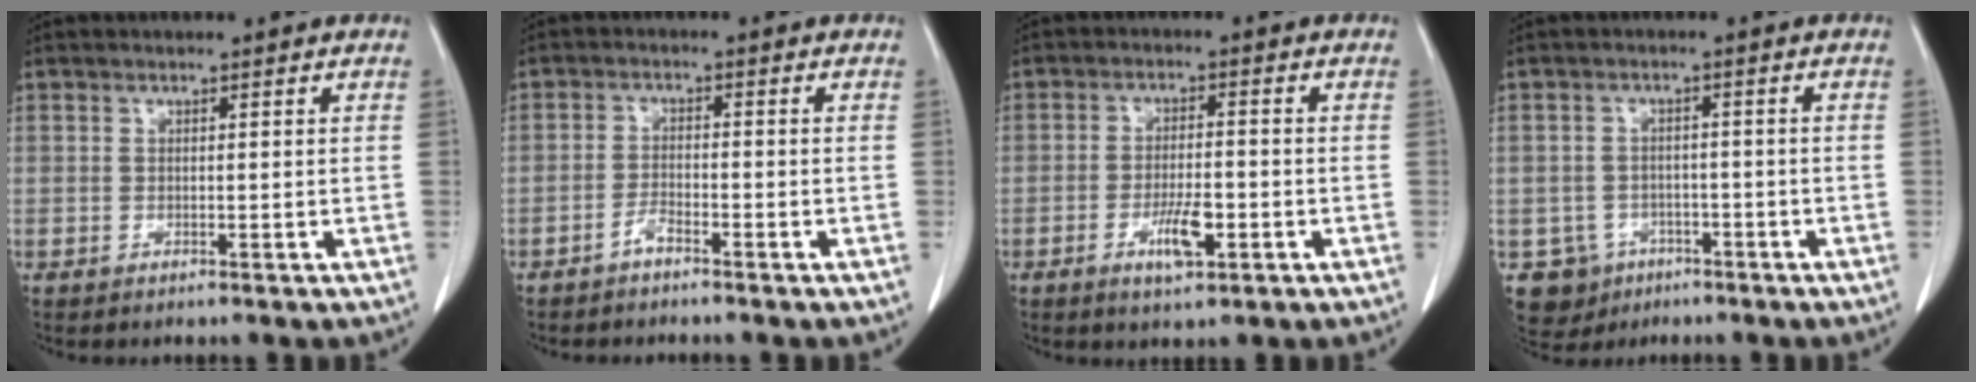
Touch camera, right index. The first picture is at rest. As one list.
[{"total": 1.8, "force": [-1.4, 0.1, 1.2], "torque": [-0.020, 0.001, -0.031]}, {"total": 5.3, "force": [-1.9, 1.3, 4.7], "torque": [-0.085, -0.002, -0.030]}, {"total": 5.0, "force": [-2.3, 4.4, 0.3], "torque": [-0.002, 0.008, -0.033]}]